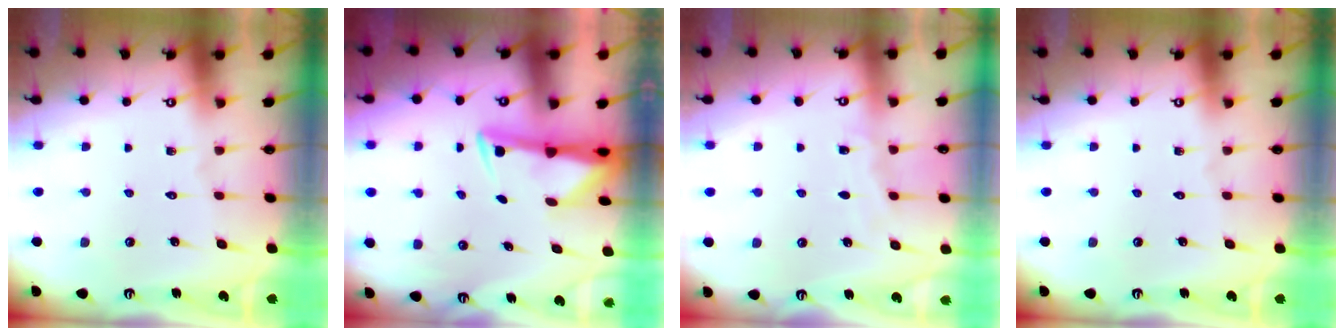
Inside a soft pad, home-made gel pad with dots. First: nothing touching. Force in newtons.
{"total": 2.9, "press": 2.8, "slide": 0.5}
{"total": 3.7, "press": 3.7, "slide": 0.4}
{"total": 0.0}